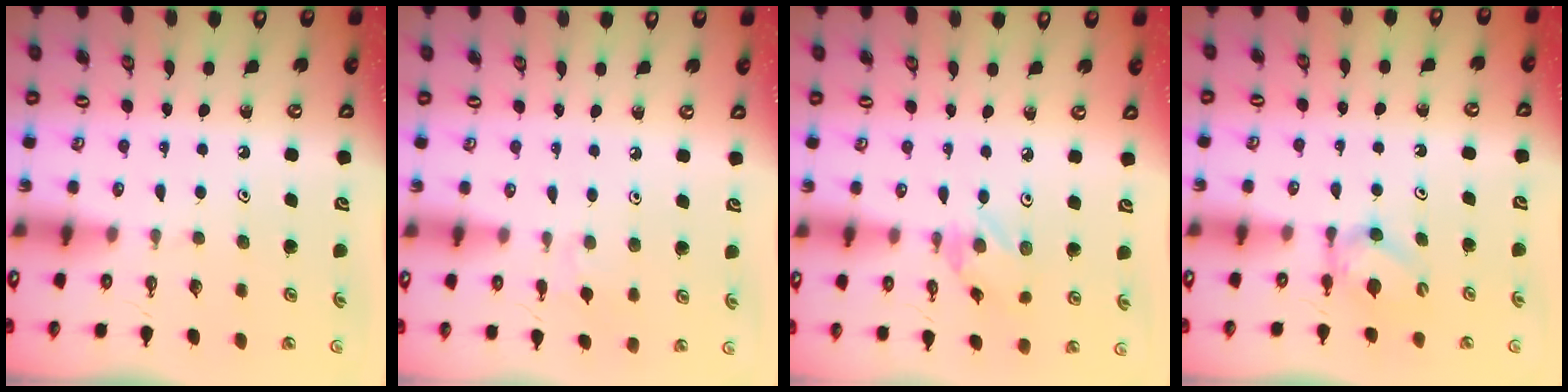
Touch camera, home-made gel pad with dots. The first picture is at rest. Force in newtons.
{"total": 3.4, "press": 3.3, "slide": 0.7}
{"total": 1.5, "press": 1.5, "slide": 0.0}
{"total": 4.7, "press": 4.7, "slide": 0.6}